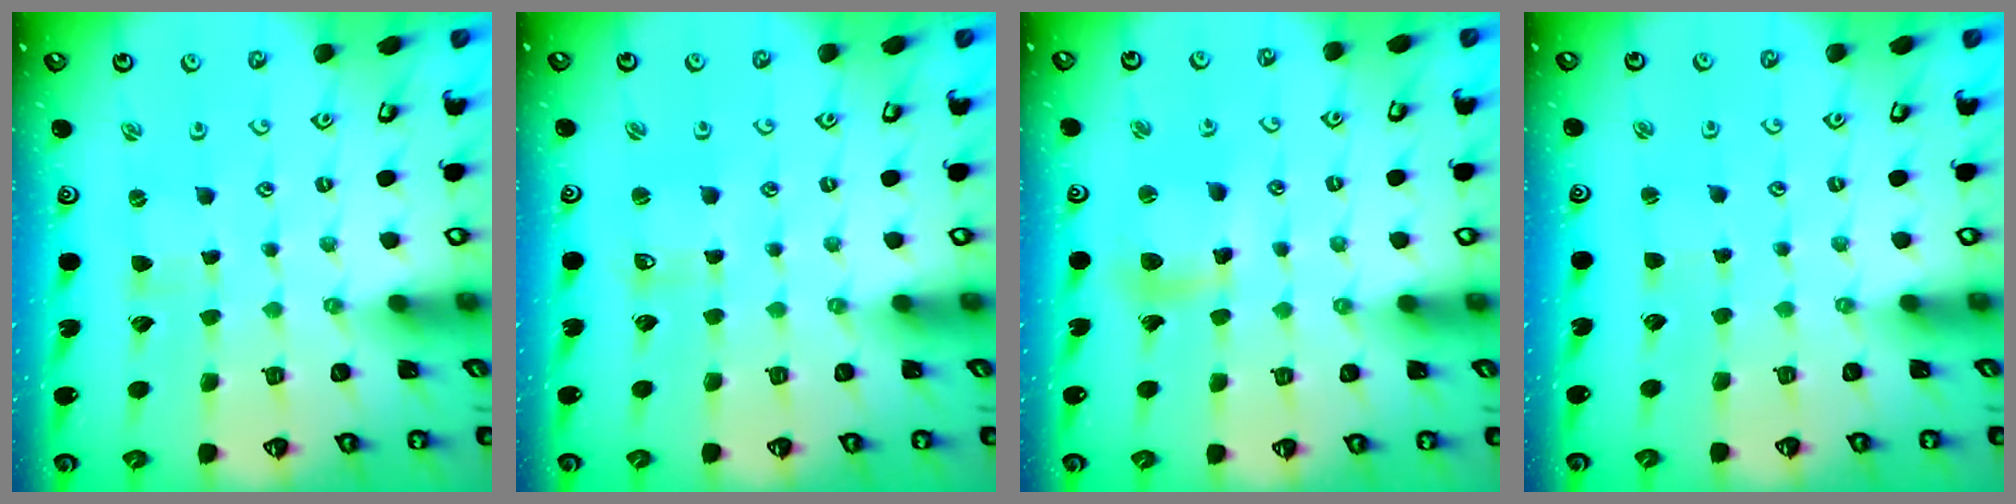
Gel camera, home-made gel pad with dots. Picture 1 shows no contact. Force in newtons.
{"total": 1.7, "press": 1.6, "slide": 0.3}
{"total": 9.8, "press": 9.7, "slide": 1.2}
{"total": 1.9, "press": 1.8, "slide": 0.4}